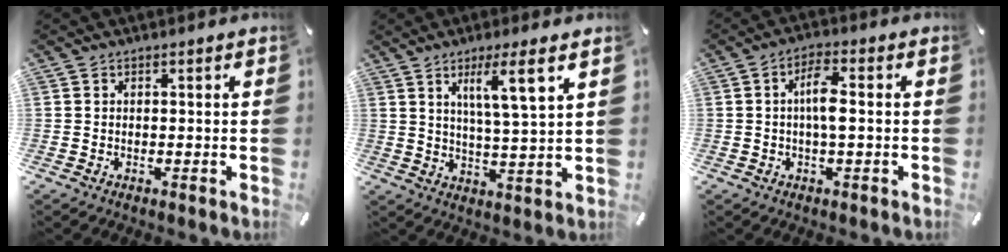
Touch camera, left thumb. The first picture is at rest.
{"total": 9.1, "force": [5.0, 0.5, 7.6], "torque": [-0.137, -0.017, 0.077]}
{"total": 5.7, "force": [-0.1, 1.5, 5.5], "torque": [-0.110, 0.006, -0.006]}